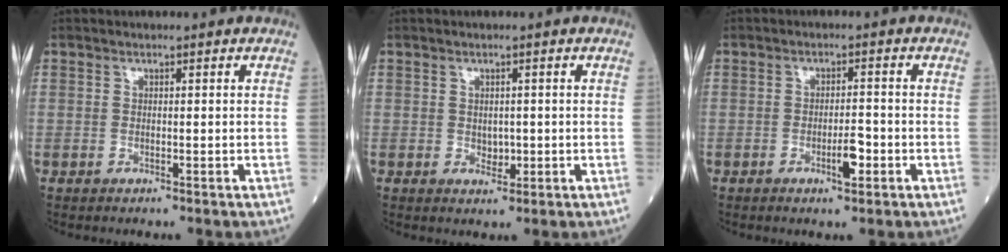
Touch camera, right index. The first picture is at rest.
{"total": 1.7, "force": [-0.1, 1.3, 1.1], "torque": [-0.015, 0.000, 0.003]}
{"total": 3.3, "force": [-1.4, 0.7, 2.8], "torque": [-0.046, 0.001, -0.021]}